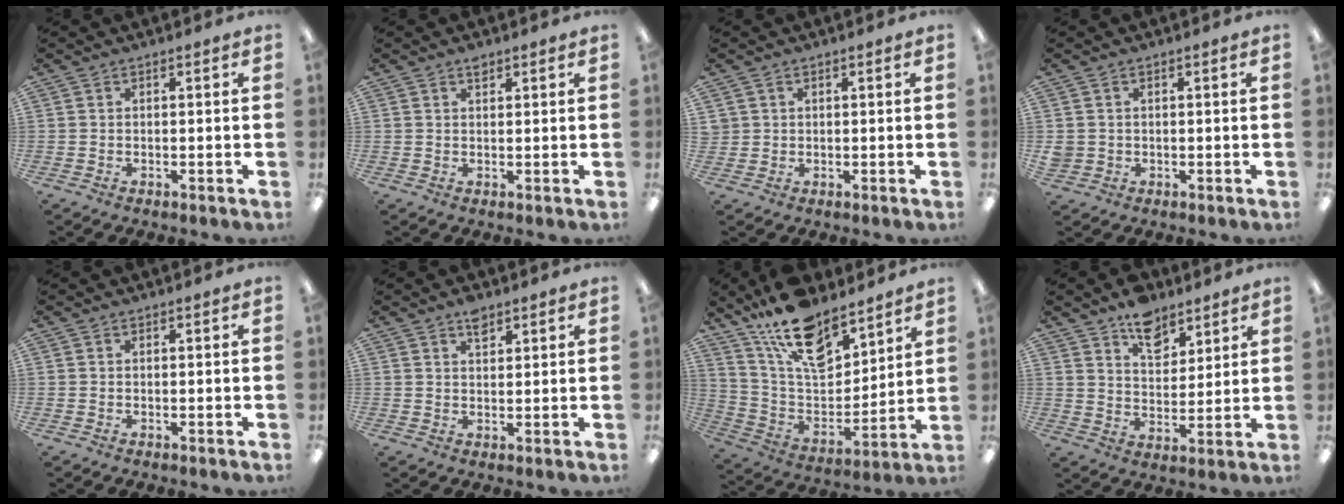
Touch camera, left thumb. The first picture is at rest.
{"total": 1.6, "force": [1.2, 0.8, 0.8], "torque": [-0.010, -0.003, 0.021]}
{"total": 1.7, "force": [0.8, 1.5, 0.1], "torque": [-0.004, 0.002, 0.015]}
{"total": 2.2, "force": [0.3, 2.1, 0.5], "torque": [-0.011, 0.003, 0.005]}
{"total": 0.0}
{"total": 3.5, "force": [2.4, 1.7, 1.8], "torque": [-0.024, -0.005, 0.040]}
{"total": 17.9, "force": [13.3, 7.9, 8.9], "torque": [-0.168, -0.081, 0.240]}
{"total": 9.4, "force": [7.0, 5.3, 3.5], "torque": [-0.037, -0.039, 0.123]}